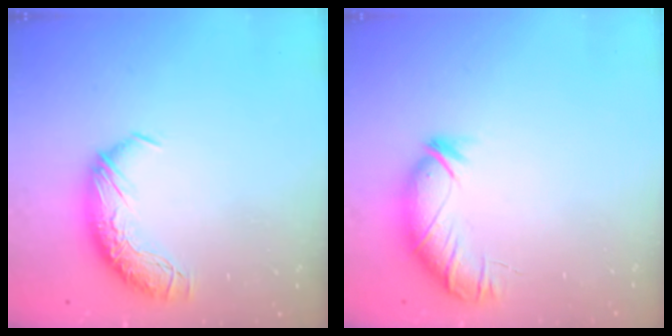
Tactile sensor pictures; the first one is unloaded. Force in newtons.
{"total": 3.7, "press": 3.6, "slide": 0.8}